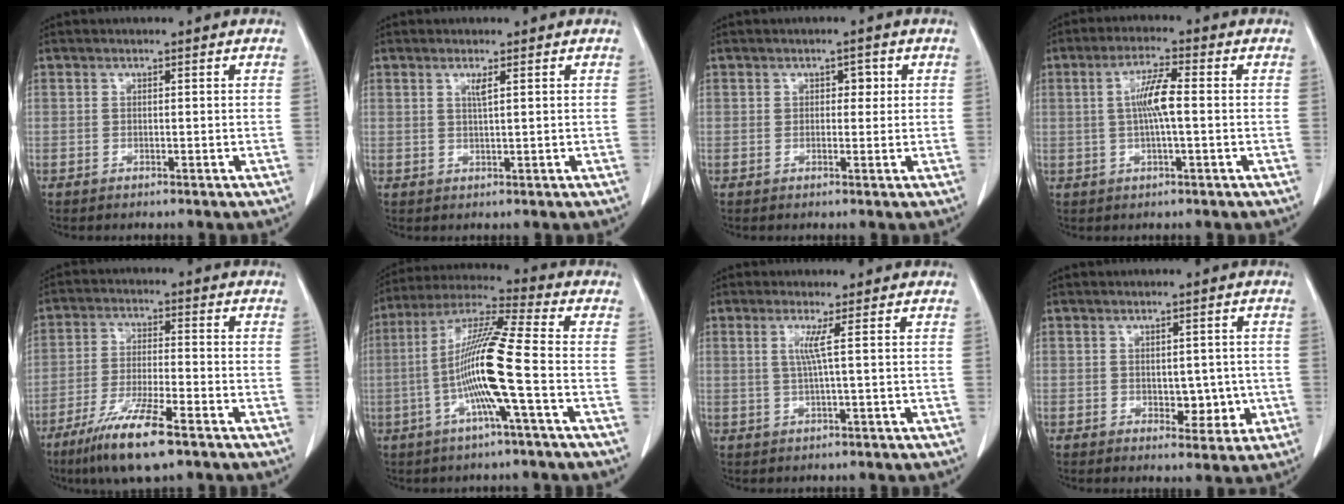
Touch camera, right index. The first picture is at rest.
{"total": 1.4, "force": [0.6, -0.1, 1.3], "torque": [-0.028, -0.002, 0.012]}
{"total": 1.9, "force": [0.5, 1.3, 1.3], "torque": [-0.013, 0.007, 0.006]}
{"total": 5.6, "force": [0.2, 0.4, 5.6], "torque": [-0.109, 0.006, 0.001]}
{"total": 10.8, "force": [-6.9, 1.1, 8.1], "torque": [-0.159, -0.027, -0.122]}
{"total": 13.0, "force": [-2.9, -0.8, 12.7], "torque": [-0.247, 0.004, -0.066]}
{"total": 2.4, "force": [0.5, -0.9, 2.2], "torque": [-0.052, 0.001, 0.013]}
{"total": 4.4, "force": [-0.5, 2.8, 3.4], "torque": [-0.034, 0.003, 0.002]}